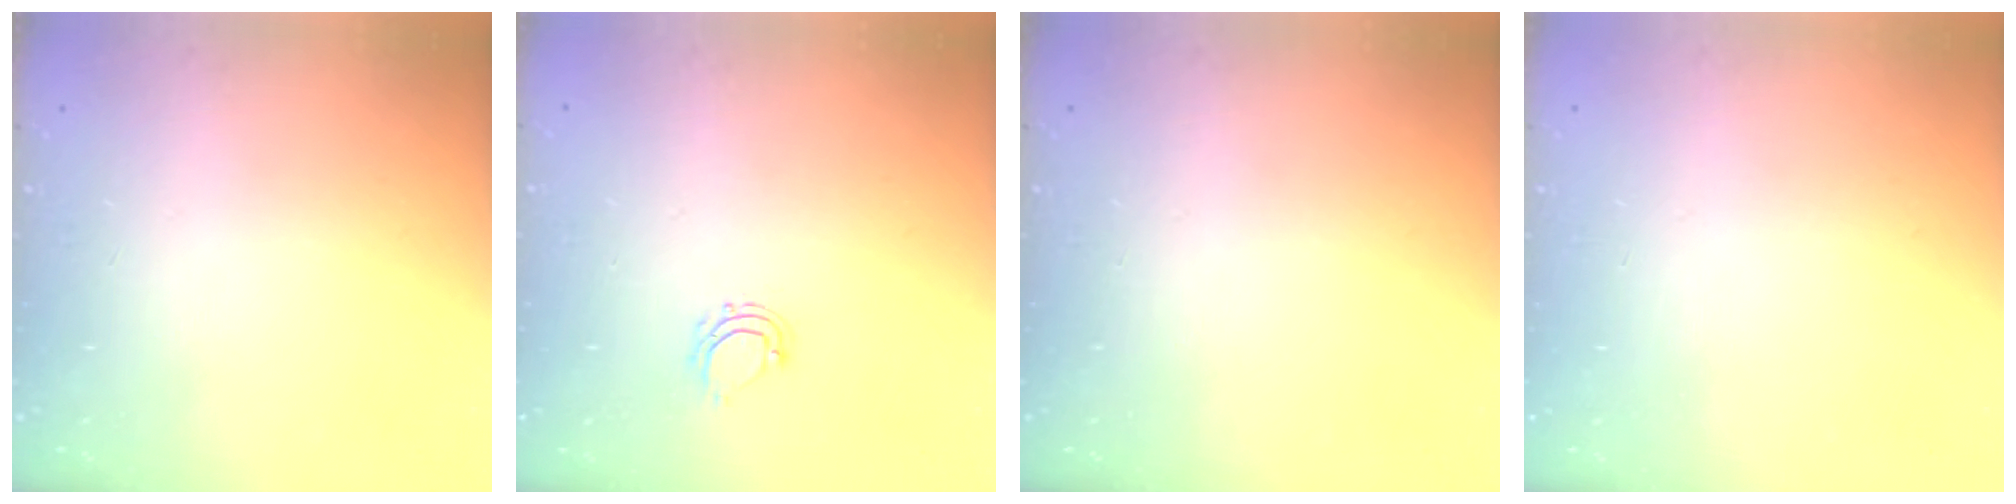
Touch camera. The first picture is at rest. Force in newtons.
{"total": 4.5, "press": 4.4, "slide": 0.6}
{"total": 0.0}
{"total": 0.0}